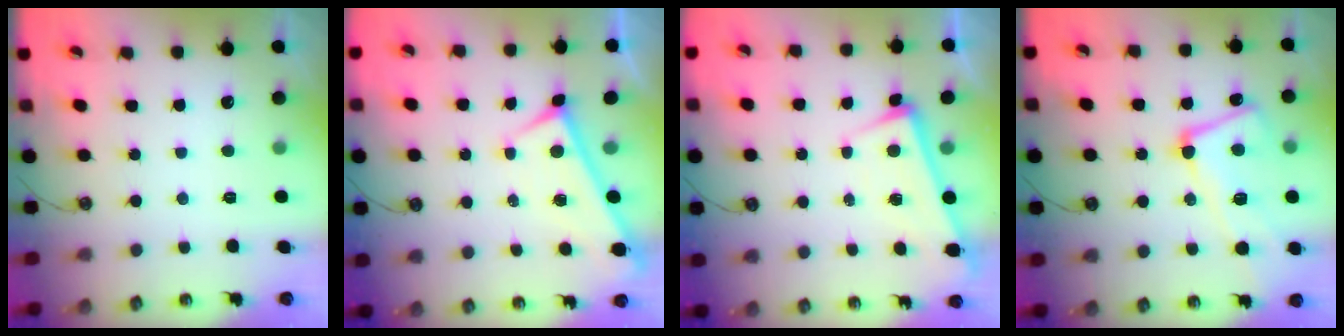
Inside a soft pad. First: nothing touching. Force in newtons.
{"total": 0.0}
{"total": 0.8, "press": 0.7, "slide": 0.5}
{"total": 9.0, "press": 8.9, "slide": 1.5}